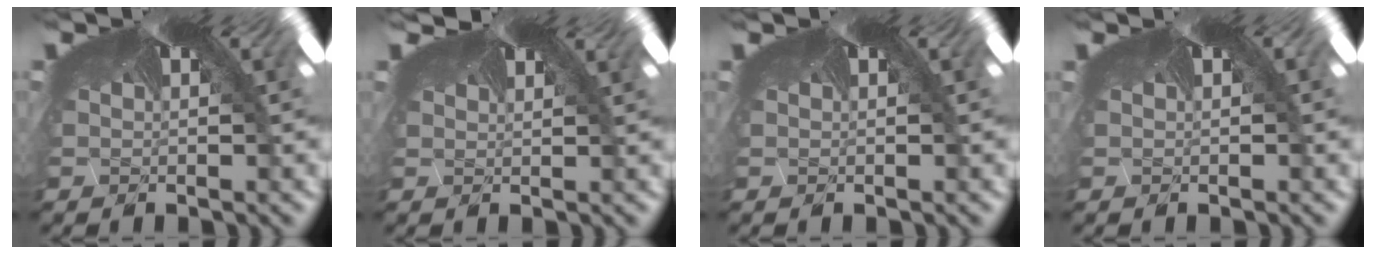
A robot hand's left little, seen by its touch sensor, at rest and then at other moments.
{"total": 1.8, "force": [1.0, 1.1, 1.1], "torque": [-0.026, 0.008, 0.009]}
{"total": 0.0}
{"total": 0.0}